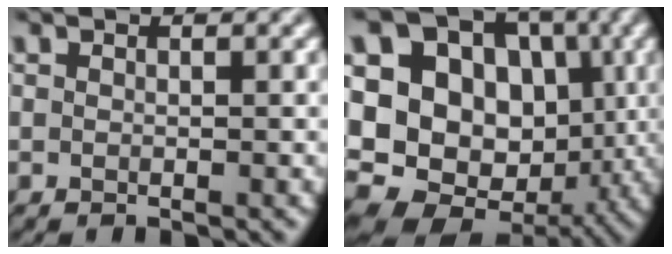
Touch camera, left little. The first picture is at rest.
{"total": 14.1, "force": [0.6, 11.5, 8.2], "torque": [-0.162, -0.002, 0.010]}